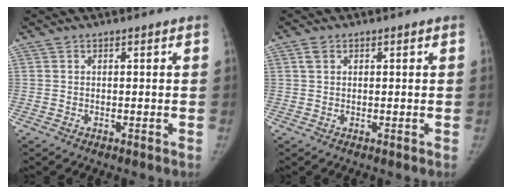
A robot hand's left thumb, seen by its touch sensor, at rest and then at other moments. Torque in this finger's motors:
{"motor_torque": [0.27, 0.09, 0.18, -0.55, 0.00]}